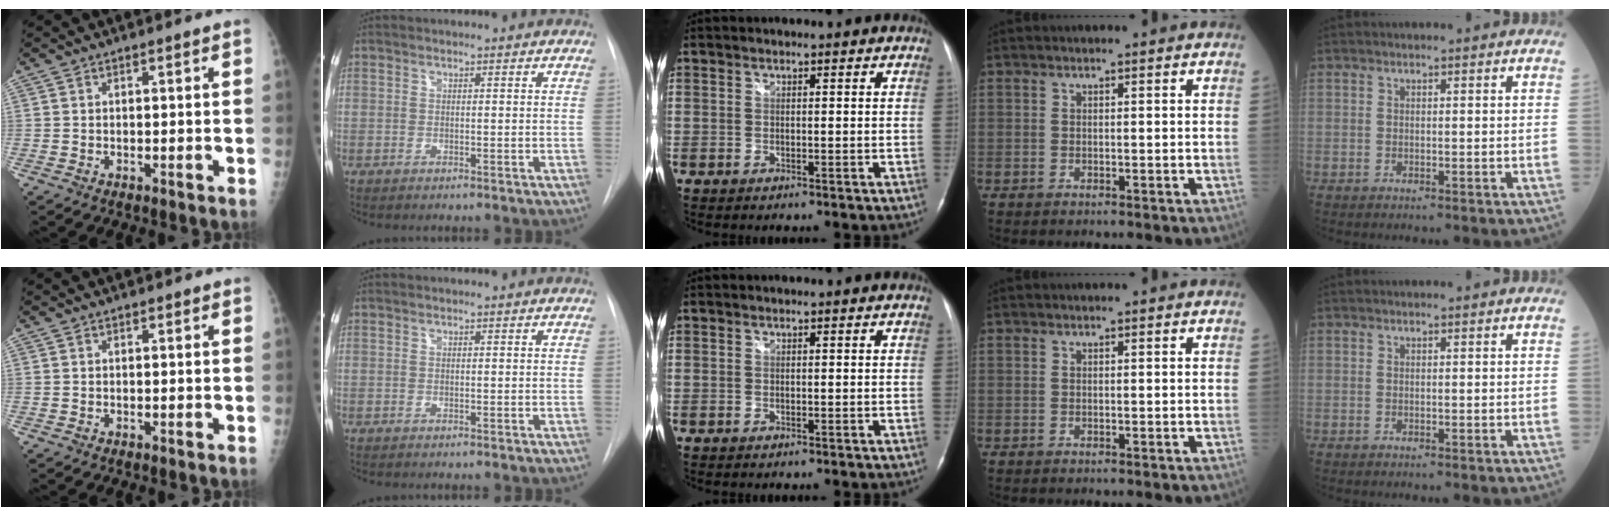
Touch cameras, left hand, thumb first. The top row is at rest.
{}